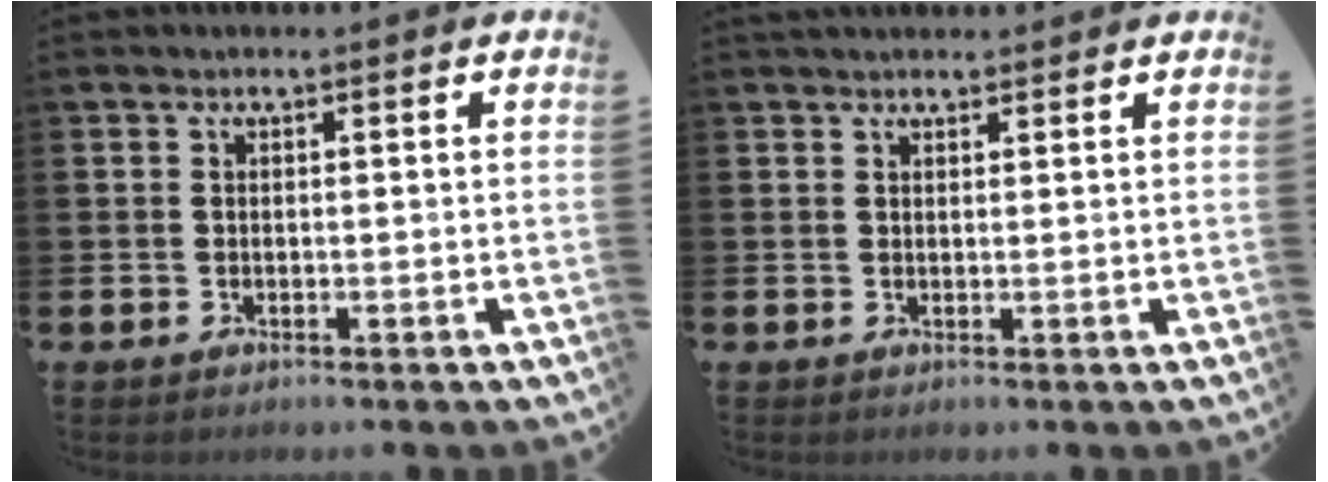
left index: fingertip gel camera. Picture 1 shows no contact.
{"total": 1.5, "force": [1.4, 0.4, 0.1], "torque": [0.007, -0.002, 0.024]}